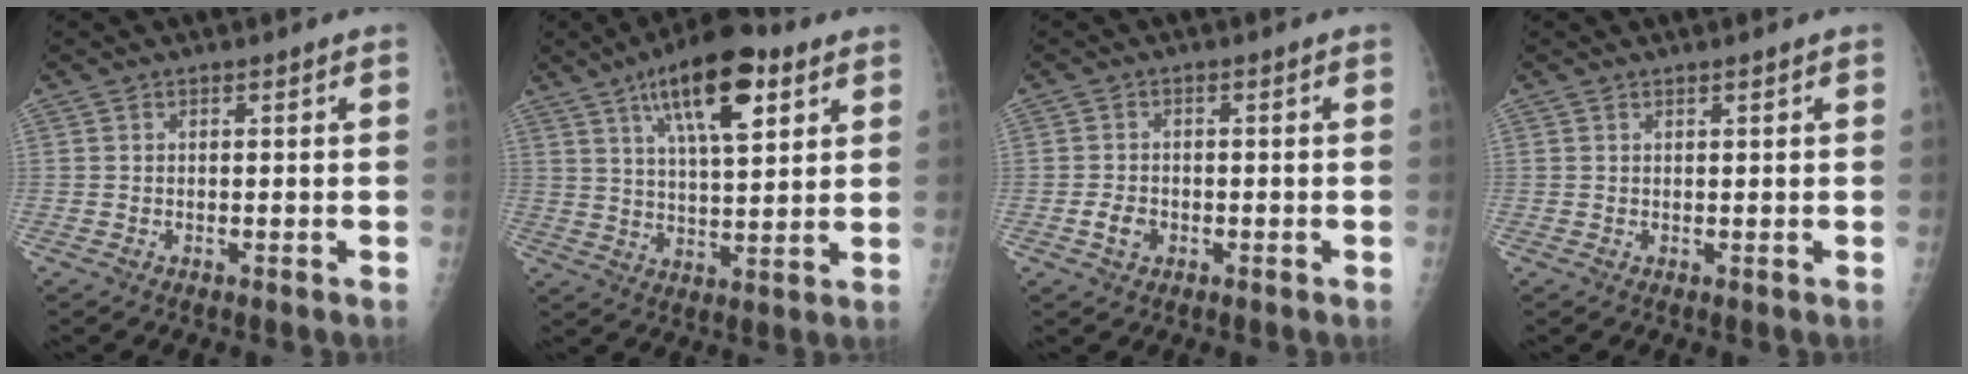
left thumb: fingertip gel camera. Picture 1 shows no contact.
{"total": 15.5, "force": [7.7, 5.6, 12.3], "torque": [-0.173, -0.021, 0.123]}
{"total": 2.9, "force": [-1.0, 2.2, 1.6], "torque": [-0.023, 0.005, -0.017]}
{"total": 0.6, "force": [0.4, 0.1, 0.5], "torque": [-0.006, -0.001, 0.008]}